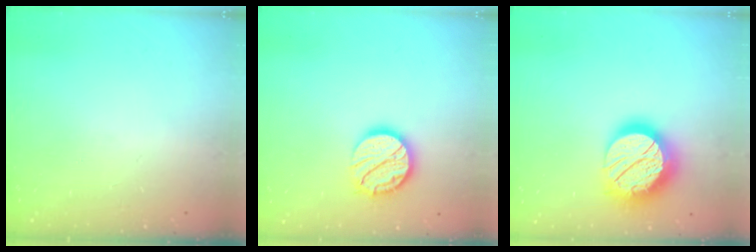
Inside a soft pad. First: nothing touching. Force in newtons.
{"total": 13.4, "press": 13.4, "slide": 0.9}
{"total": 20.0, "press": 19.9, "slide": 1.5}